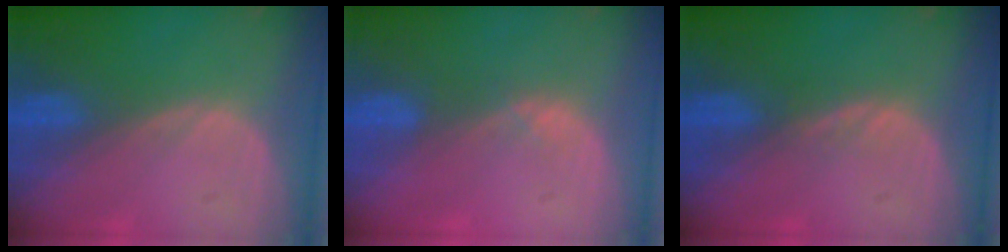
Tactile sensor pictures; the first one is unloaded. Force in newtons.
{"total": 1.3, "press": 1.1, "slide": 0.8}
{"total": 1.1, "press": 1.0, "slide": 0.2}